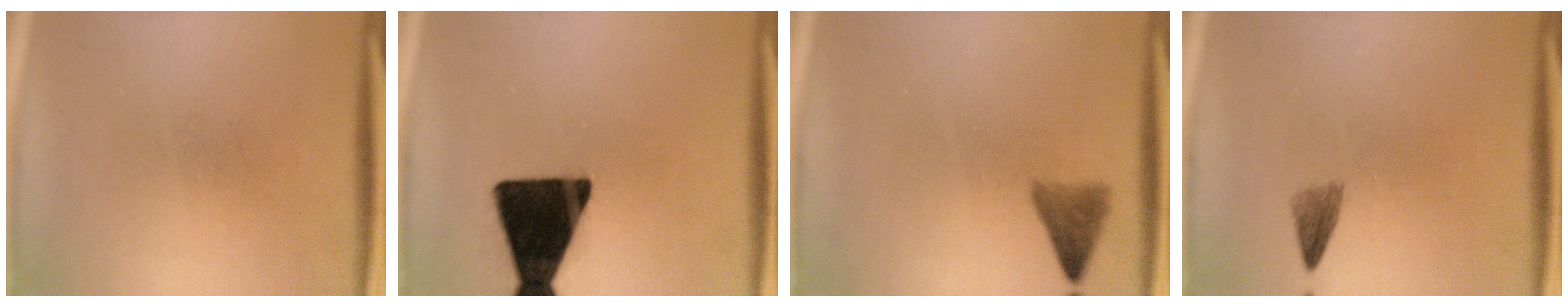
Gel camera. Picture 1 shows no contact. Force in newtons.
{"total": 18.2}
{"total": 2.8}
{"total": 1.7}